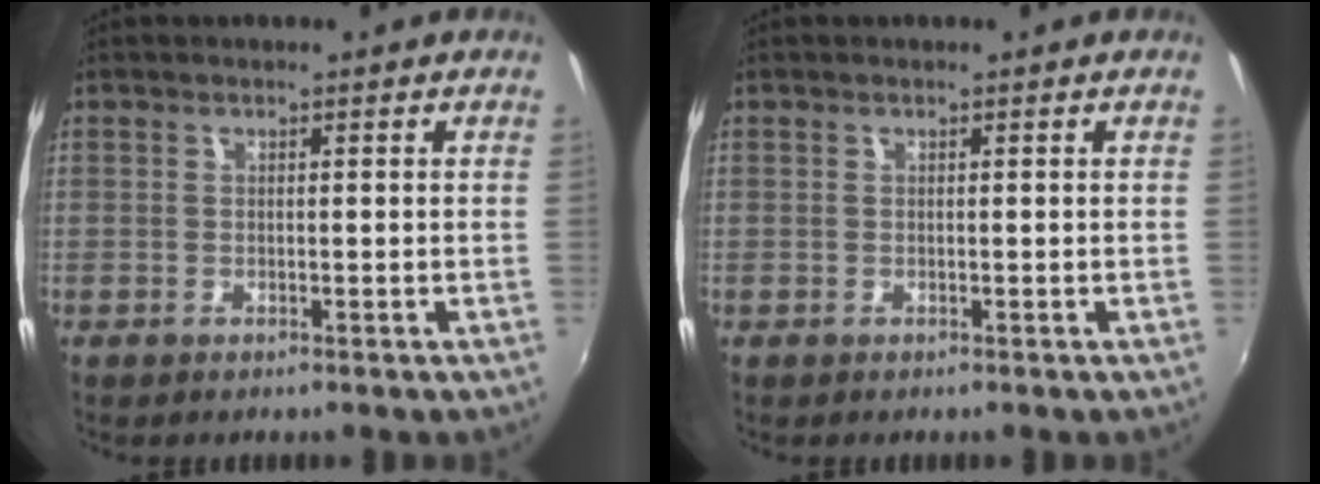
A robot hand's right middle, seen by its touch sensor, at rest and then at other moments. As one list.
[{"total": 0.0}]